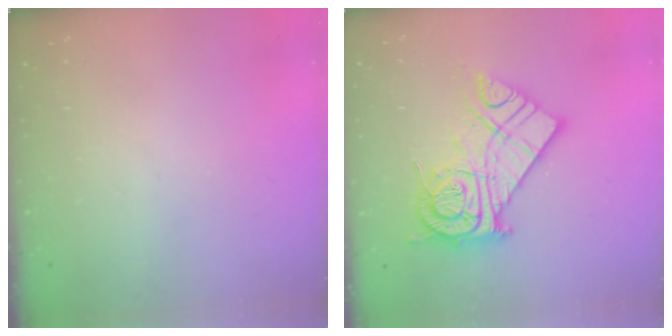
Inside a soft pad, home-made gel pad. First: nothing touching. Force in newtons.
{"total": 15.8, "press": 15.7, "slide": 1.3}